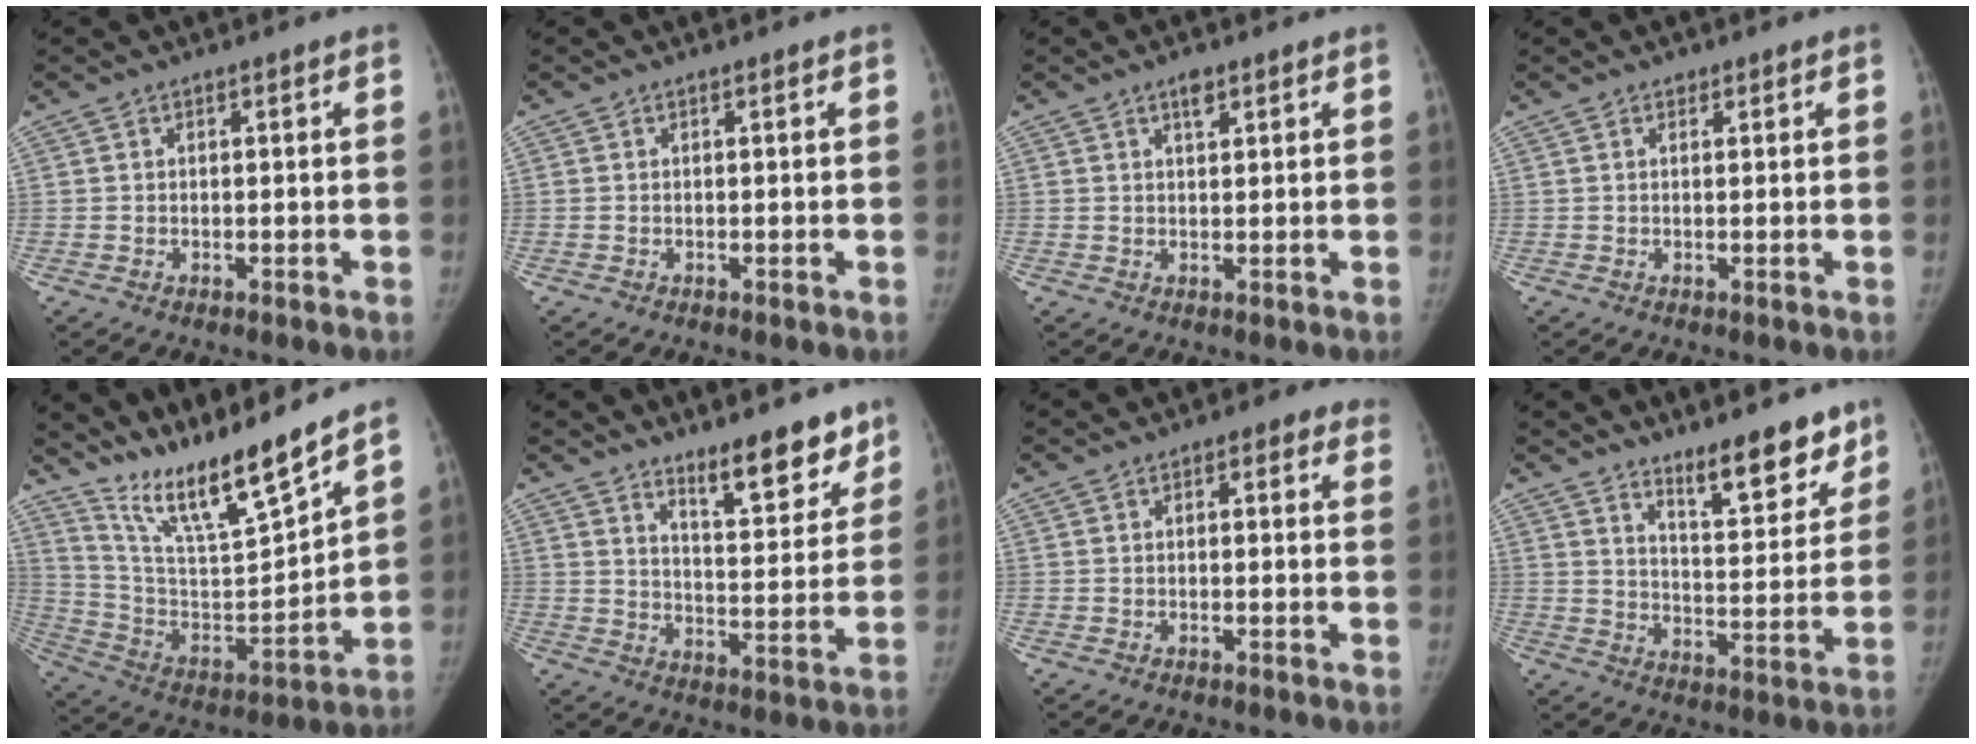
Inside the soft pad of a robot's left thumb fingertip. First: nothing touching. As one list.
[{"total": 0.0}, {"total": 2.2, "force": [1.5, 1.0, 1.3], "torque": [-0.008, -0.006, 0.026]}, {"total": 0.8, "force": [0.5, 0.6, 0.2], "torque": [0.003, -0.003, 0.005]}, {"total": 17.5, "force": [14.9, 1.2, 9.1], "torque": [-0.139, -0.089, 0.281]}, {"total": 12.0, "force": [9.3, 3.6, 6.7], "torque": [-0.054, -0.073, 0.142]}, {"total": 4.0, "force": [2.4, 2.4, 2.1], "torque": [0.012, -0.001, 0.017]}, {"total": 14.1, "force": [10.9, 4.1, 7.9], "torque": [-0.071, -0.086, 0.172]}]